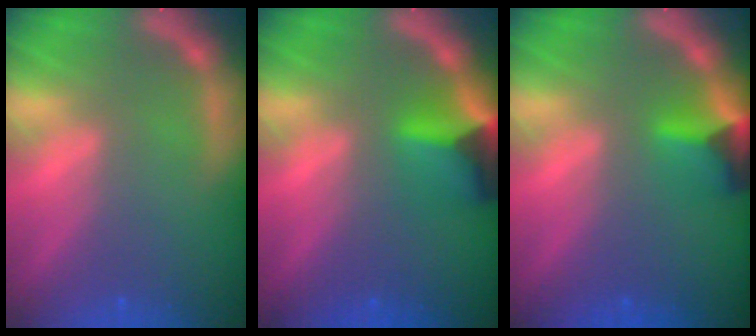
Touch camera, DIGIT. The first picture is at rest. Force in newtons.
{"total": 5.4}
{"total": 3.9}